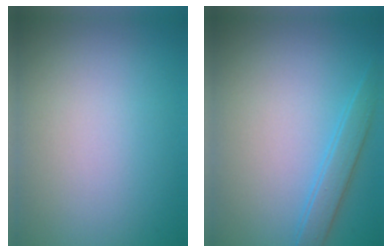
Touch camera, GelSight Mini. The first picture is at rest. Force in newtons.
{"total": 2.2, "press": 2.2, "slide": 0.2}